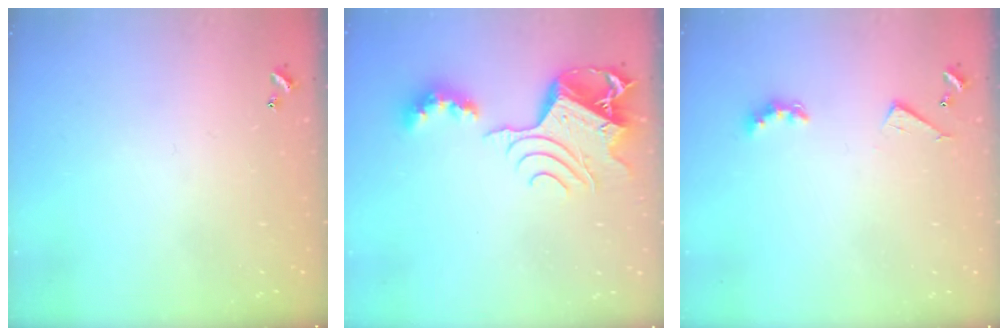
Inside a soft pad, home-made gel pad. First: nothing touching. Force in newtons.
{"total": 13.1, "press": 13.0, "slide": 1.6}
{"total": 3.5, "press": 3.5, "slide": 0.6}